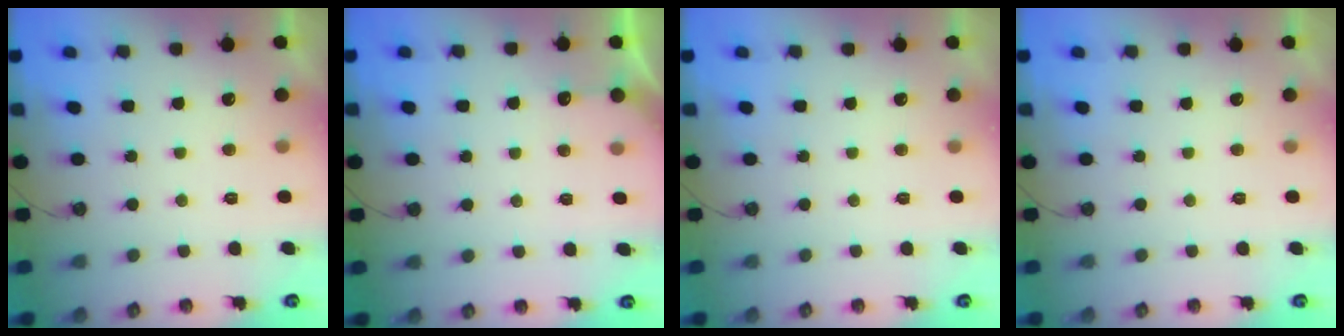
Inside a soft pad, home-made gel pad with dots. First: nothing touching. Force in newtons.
{"total": 4.4, "press": 4.3, "slide": 0.6}
{"total": 0.0}
{"total": 0.0}